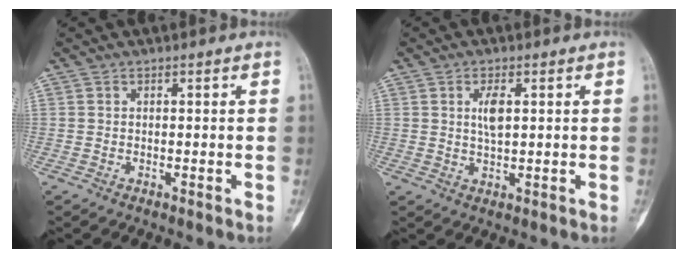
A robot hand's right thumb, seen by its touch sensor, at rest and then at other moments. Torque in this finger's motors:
{"motor_torque": [0.00, 0.02, 0.06, -0.04, 0.01]}